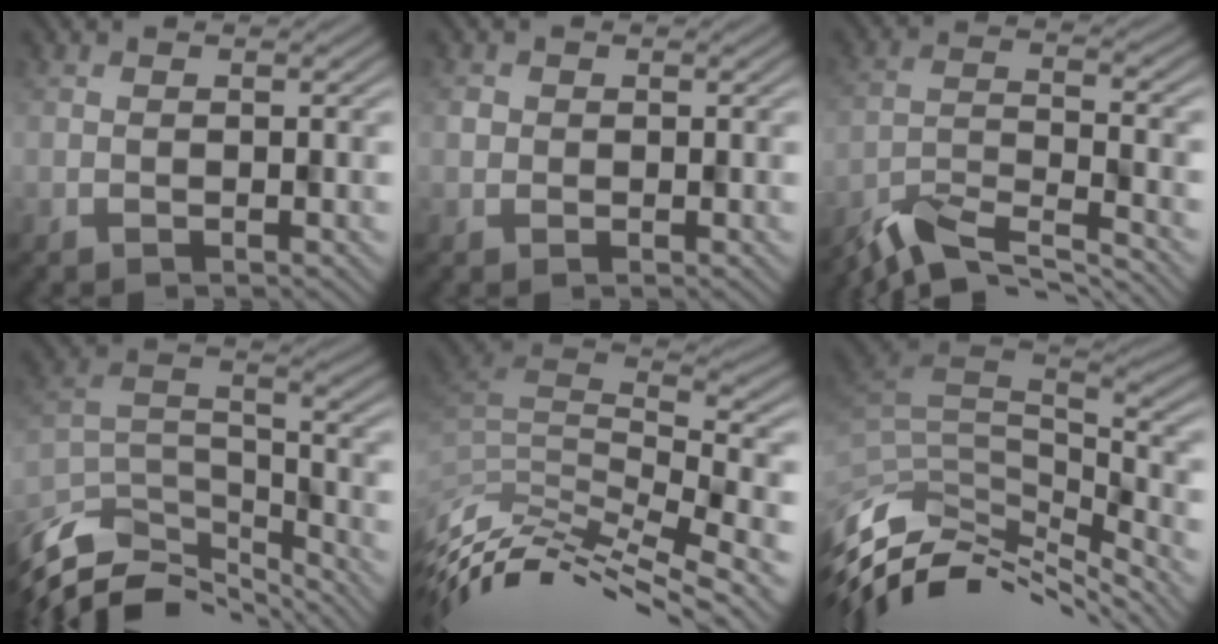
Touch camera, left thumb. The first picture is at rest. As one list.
[{"total": 0.9, "force": [0.2, 0.7, -0.4], "torque": [0.010, -0.002, 0.005]}, {"total": 8.3, "force": [-6.8, 1.8, 4.3], "torque": [-0.080, -0.007, -0.127]}, {"total": 12.4, "force": [-10.6, 4.1, 5.0], "torque": [-0.119, -0.006, -0.173]}, {"total": 10.6, "force": [-5.7, 3.4, 8.3], "torque": [-0.175, 0.001, -0.083]}, {"total": 10.2, "force": [-5.8, 4.4, 7.2], "torque": [-0.162, -0.002, -0.082]}]